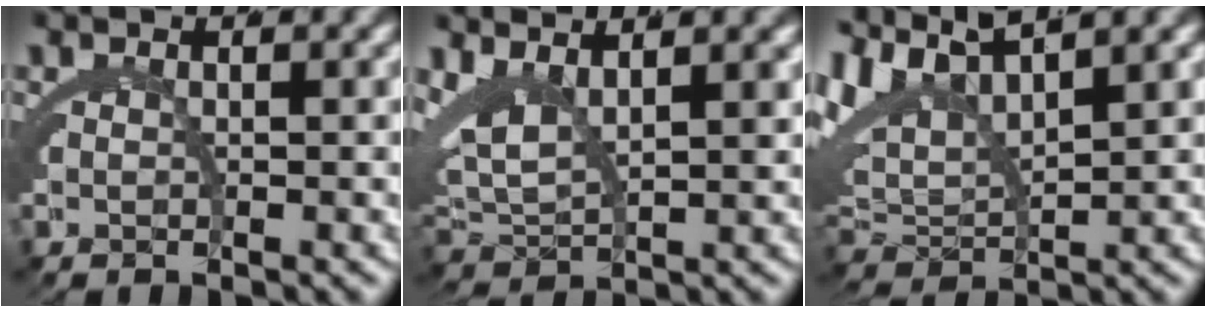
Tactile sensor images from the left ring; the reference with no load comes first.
{"total": 6.0, "force": [1.9, 4.0, 4.0], "torque": [-0.107, -0.012, 0.040]}
{"total": 8.6, "force": [3.4, 6.1, 5.0], "torque": [-0.131, 0.004, 0.056]}